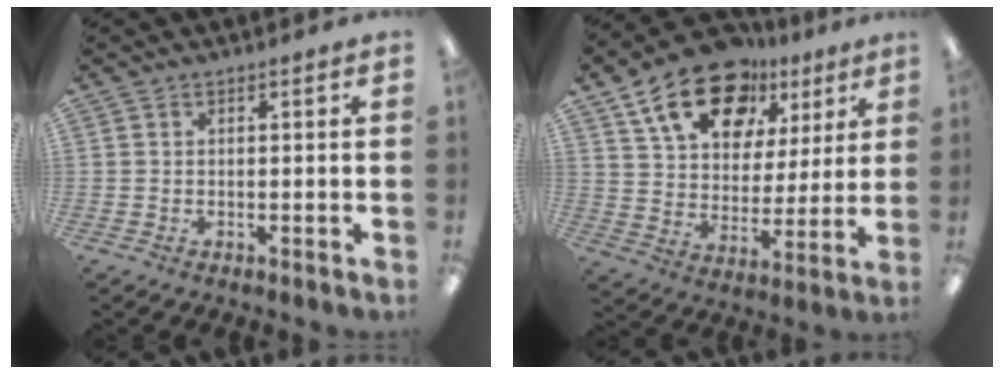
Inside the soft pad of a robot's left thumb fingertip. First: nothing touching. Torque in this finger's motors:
{"motor_torque": [0.43, 0.53, 1.50, -1.27, 0.16]}